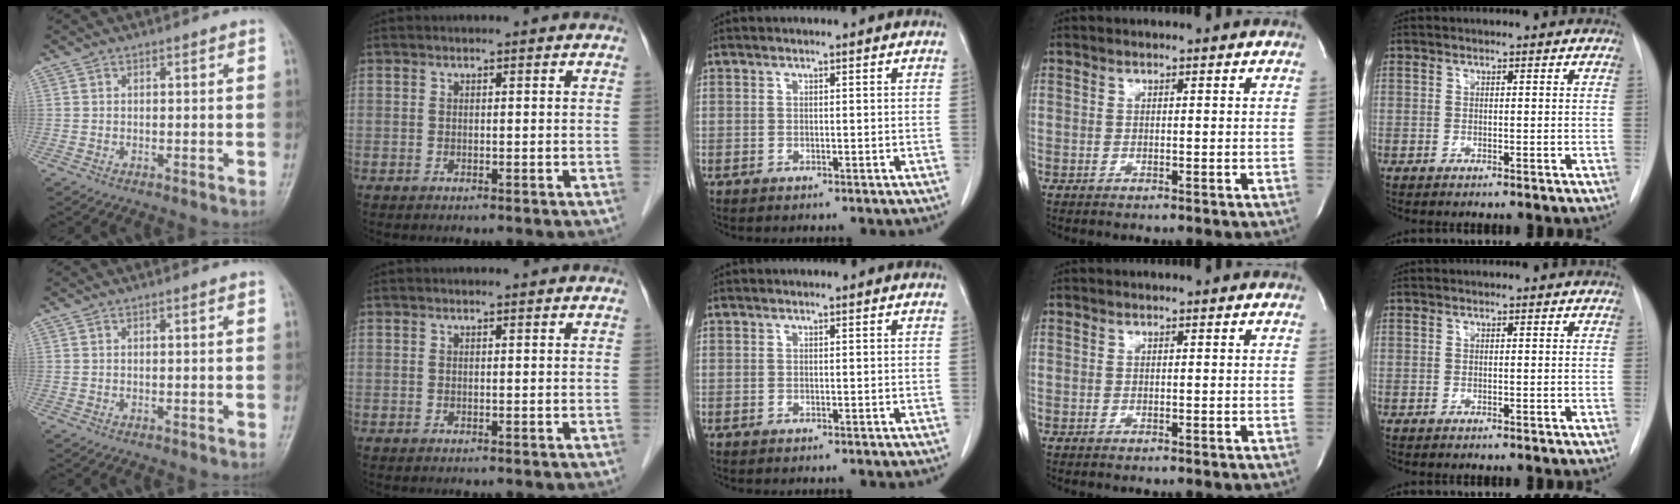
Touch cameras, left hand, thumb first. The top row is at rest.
{"thumb": {"total": 0.7, "force": [0.3, 0.1, 0.6], "torque": [-0.011, 0.002, 0.005]}, "index": {"total": 0.8, "force": [0.8, 0.0, 0.2], "torque": [-0.011, 0.006, 0.011]}}